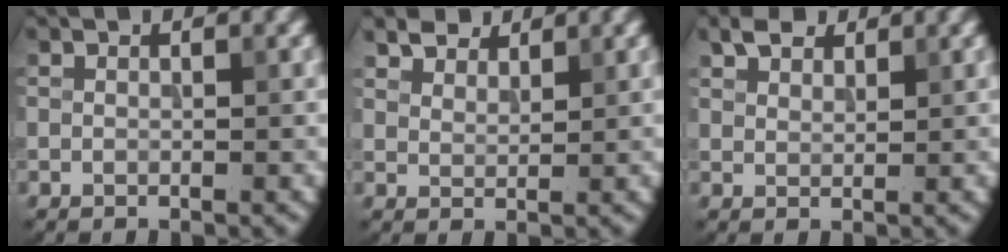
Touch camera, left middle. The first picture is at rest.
{"total": 3.2, "force": [2.8, 1.3, 0.8], "torque": [-0.024, -0.013, 0.064]}
{"total": 2.2, "force": [1.7, 1.1, 0.7], "torque": [-0.017, 0.006, 0.035]}